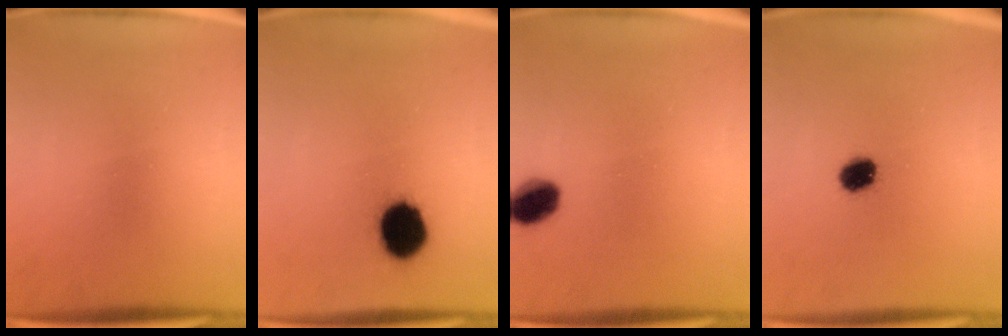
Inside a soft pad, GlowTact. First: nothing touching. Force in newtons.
{"total": 12.4}
{"total": 6.4}
{"total": 5.2}